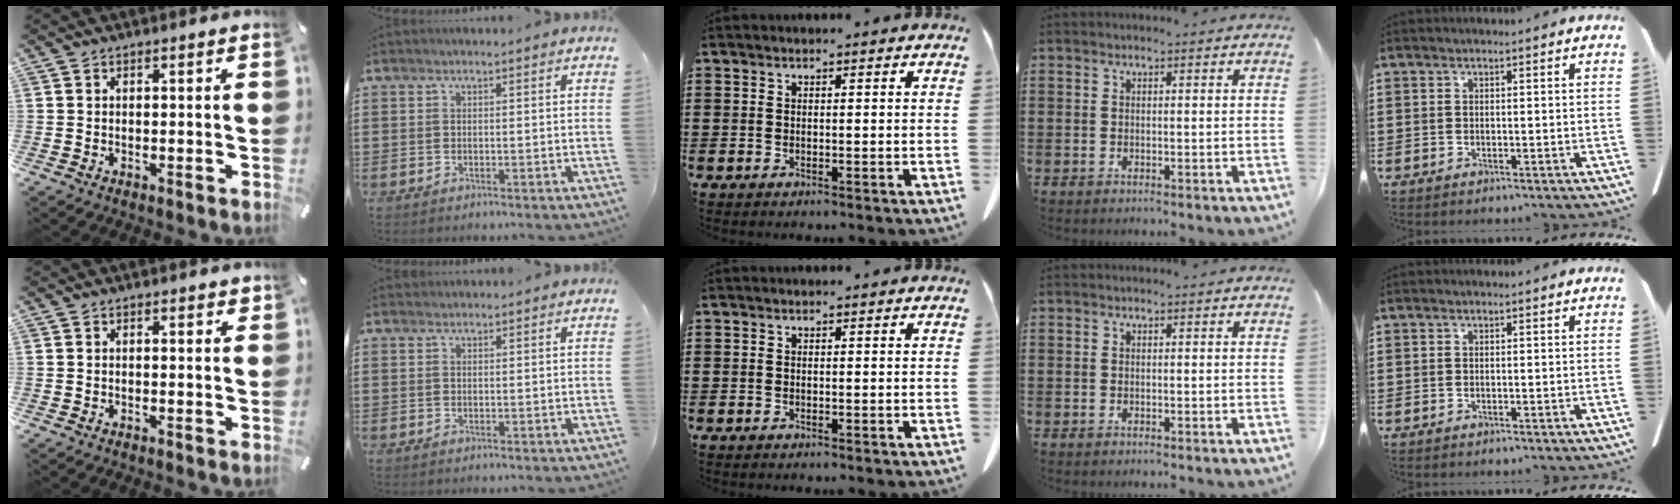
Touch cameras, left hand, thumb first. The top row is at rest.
{"thumb": {"total": 0.8, "force": [0.2, 0.3, 0.7], "torque": [-0.007, 0.000, 0.000]}, "index": {"total": 0.5, "force": [0.5, 0.1, 0.0], "torque": [-0.002, 0.001, 0.011]}}